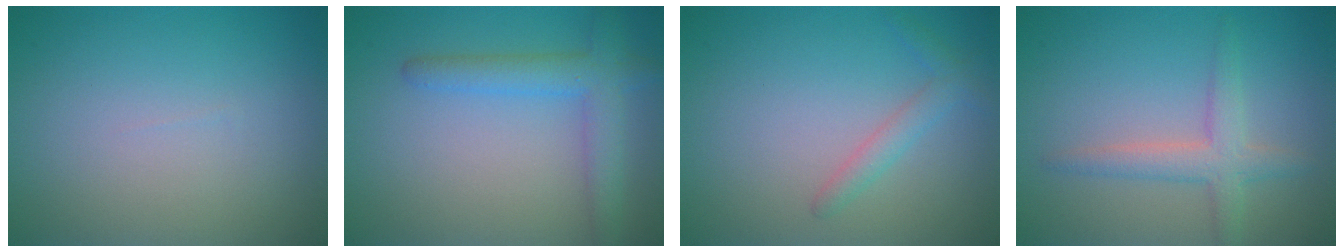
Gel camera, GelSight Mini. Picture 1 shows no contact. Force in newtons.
{"total": 3.6, "press": 3.6, "slide": 0.1}
{"total": 1.6, "press": 1.6, "slide": 0.1}
{"total": 2.9, "press": 2.9, "slide": 0.2}